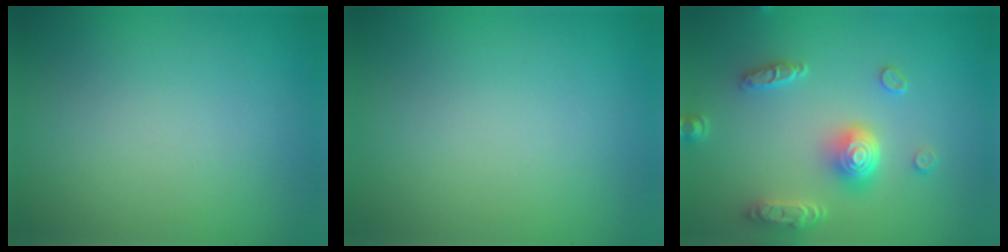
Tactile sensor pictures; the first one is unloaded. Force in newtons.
{"total": 0.0}
{"total": 5.0, "press": 4.0, "slide": 3.1}